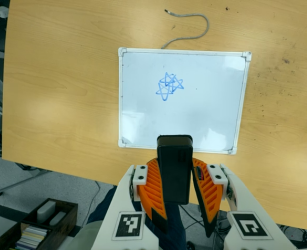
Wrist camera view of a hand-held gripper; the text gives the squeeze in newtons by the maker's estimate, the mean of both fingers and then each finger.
{"total": 10.0, "left": 8.4, "right": 11.6}